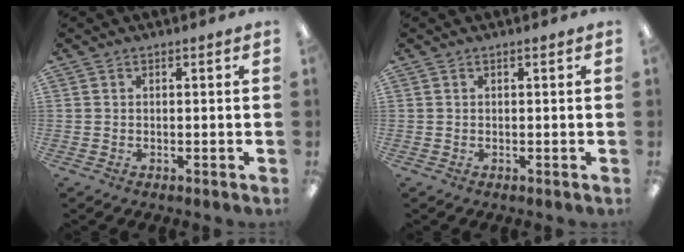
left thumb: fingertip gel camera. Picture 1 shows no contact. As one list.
[{"total": 0.0}]